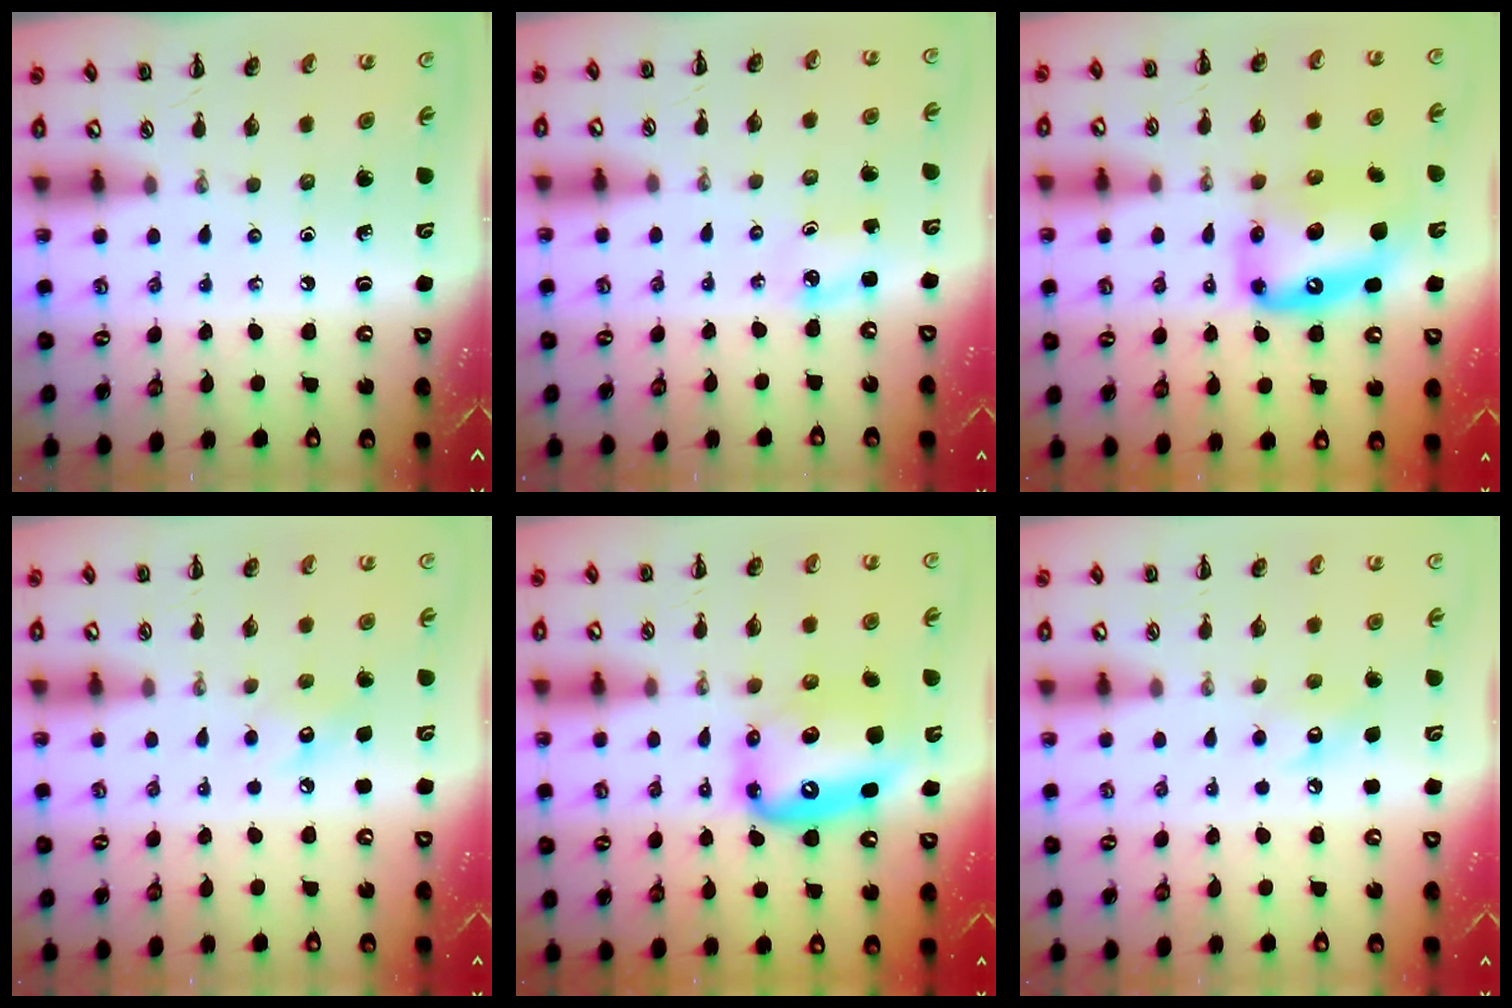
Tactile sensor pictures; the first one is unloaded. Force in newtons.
{"total": 2.2, "press": 2.1, "slide": 0.4}
{"total": 14.1, "press": 13.6, "slide": 3.7}
{"total": 6.3, "press": 6.2, "slide": 1.1}
{"total": 12.9, "press": 12.4, "slide": 3.5}
{"total": 7.0, "press": 6.8, "slide": 1.6}